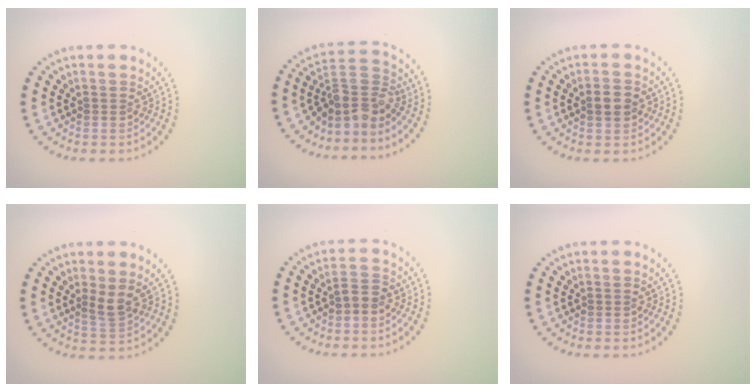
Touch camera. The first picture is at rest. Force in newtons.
{"total": 3.7, "press": 2.5, "slide": 2.8}
{"total": 2.6, "press": 2.6, "slide": 0.1}
{"total": 1.7, "press": 1.4, "slide": 0.9}
{"total": 1.4, "press": 1.1, "slide": 0.8}
{"total": 0.0}